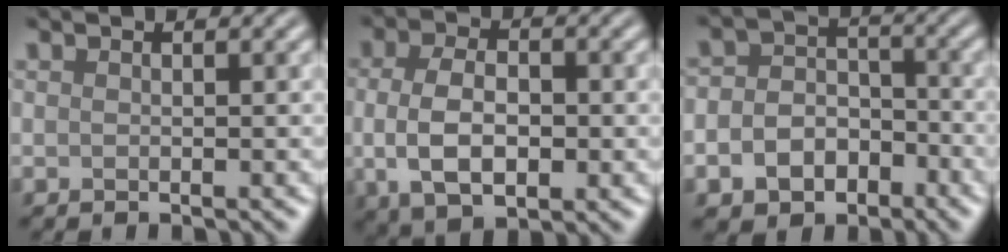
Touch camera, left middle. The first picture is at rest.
{"total": 6.0, "force": [-0.5, 3.4, 4.9], "torque": [-0.096, -0.006, -0.011]}
{"total": 5.9, "force": [-2.6, 4.5, 2.9], "torque": [-0.025, -0.002, -0.047]}